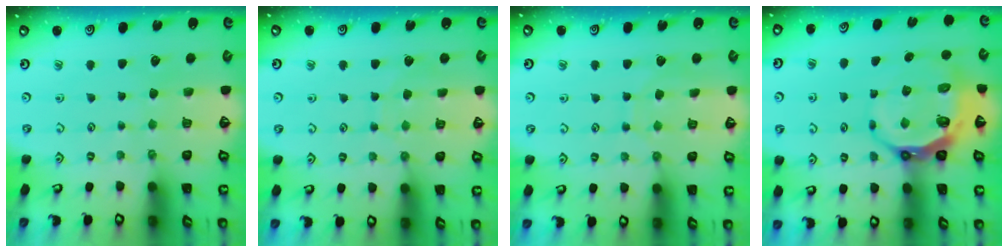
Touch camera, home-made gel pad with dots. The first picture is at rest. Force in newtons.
{"total": 6.0, "press": 6.0, "slide": 0.6}
{"total": 5.4, "press": 5.4, "slide": 0.3}
{"total": 9.4, "press": 8.6, "slide": 3.6}